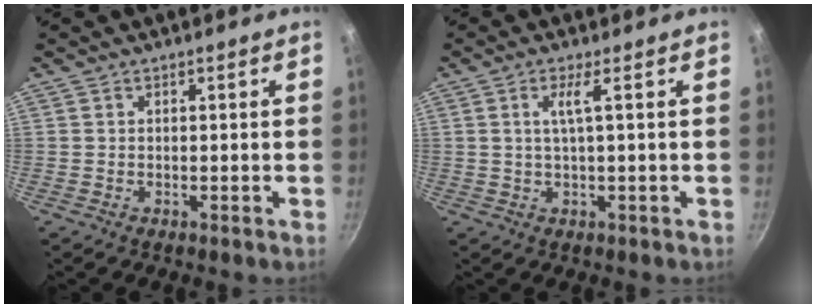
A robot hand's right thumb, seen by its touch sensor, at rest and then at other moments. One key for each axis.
{"total": 3.2, "fx": 0.7, "fy": 0.0, "fz": 3.2, "tx": -0.071, "ty": 0.002, "tz": 0.019}